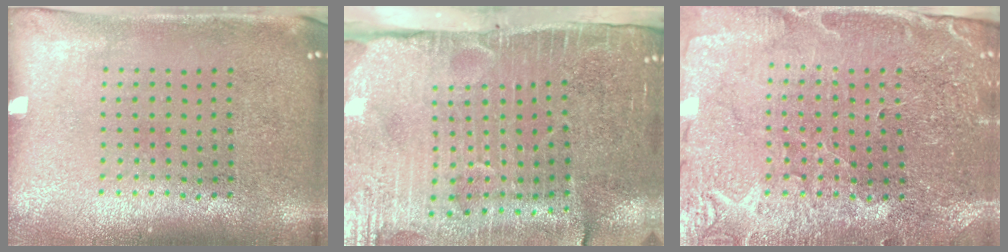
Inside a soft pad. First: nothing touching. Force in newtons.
{"total": 4.5, "press": 3.9, "slide": 2.4}
{"total": 1.3, "press": 1.2, "slide": 0.2}